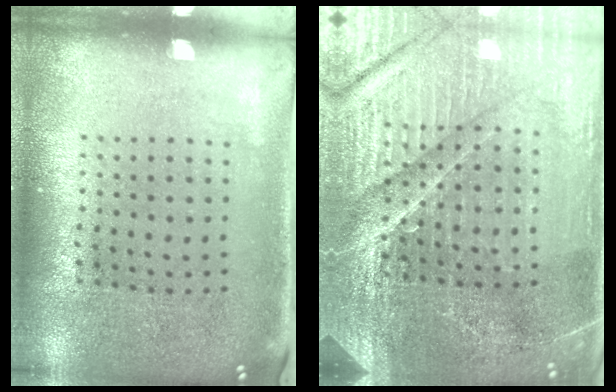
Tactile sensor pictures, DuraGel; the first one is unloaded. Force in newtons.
{"total": 5.4, "press": 5.0, "slide": 2.0}